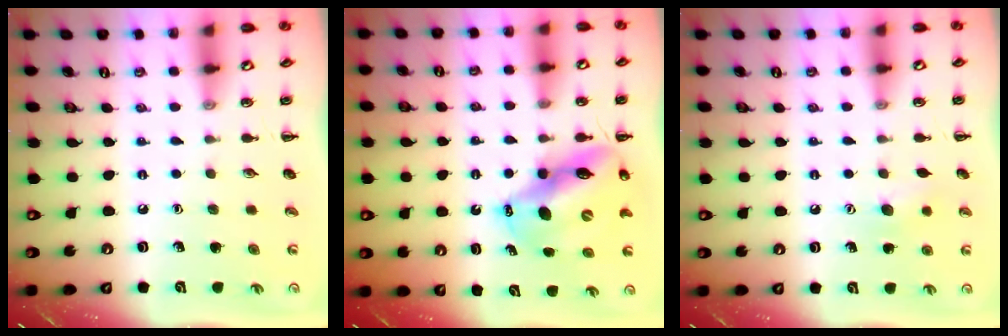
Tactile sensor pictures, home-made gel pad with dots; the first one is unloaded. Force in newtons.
{"total": 13.2, "press": 12.8, "slide": 3.6}
{"total": 8.9, "press": 8.8, "slide": 1.5}